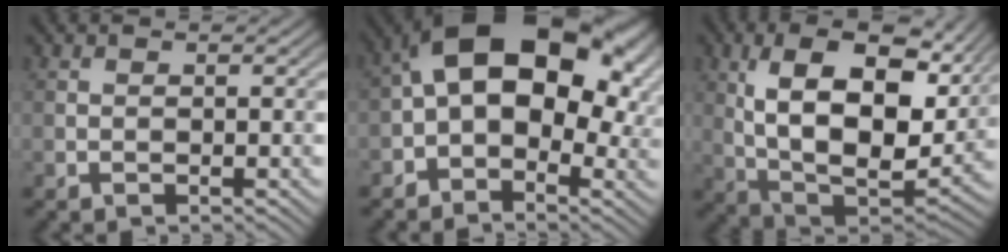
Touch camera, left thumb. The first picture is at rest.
{"total": 15.8, "force": [1.5, 9.8, 12.4], "torque": [-0.176, 0.009, 0.015]}
{"total": 16.8, "force": [5.6, 9.0, 13.0], "torque": [-0.250, -0.002, 0.107]}